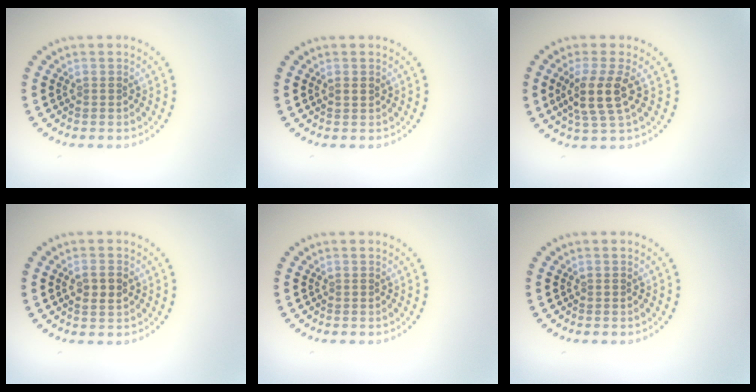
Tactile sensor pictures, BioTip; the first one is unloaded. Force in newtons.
{"total": 1.0, "press": 1.0, "slide": 0.1}
{"total": 3.6, "press": 2.9, "slide": 2.2}
{"total": 2.1, "press": 2.1, "slide": 0.2}
{"total": 0.0}
{"total": 0.0}